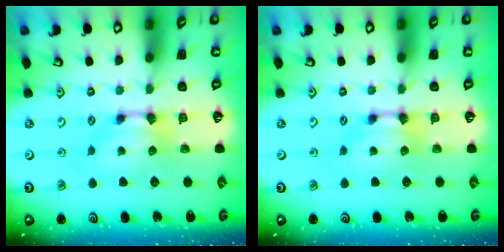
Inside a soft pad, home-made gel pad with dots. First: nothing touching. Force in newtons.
{"total": 0.0}